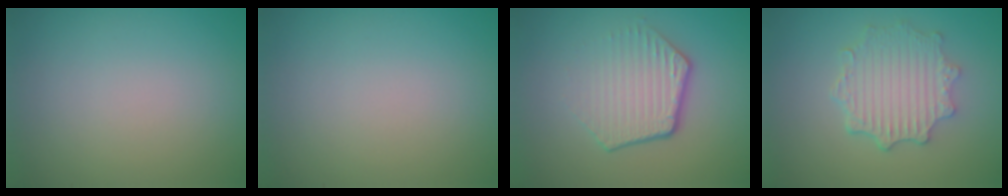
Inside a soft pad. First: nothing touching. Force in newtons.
{"total": 0.0}
{"total": 4.2, "press": 3.1, "slide": 2.8}
{"total": 4.6, "press": 3.7, "slide": 2.7}